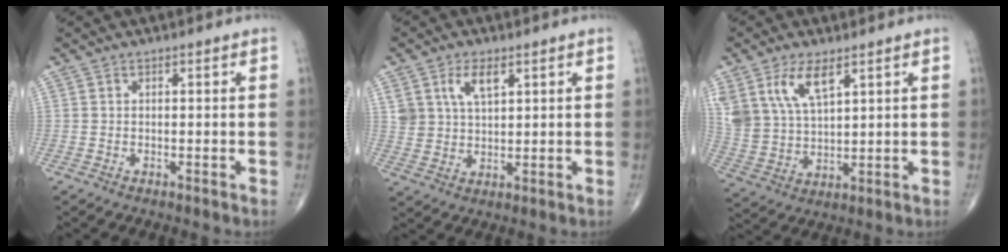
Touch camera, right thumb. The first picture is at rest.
{"total": 6.3, "force": [3.1, 3.4, 4.3], "torque": [-0.071, -0.013, 0.062]}
{"total": 11.4, "force": [6.2, 5.6, 7.8], "torque": [-0.153, -0.018, 0.134]}